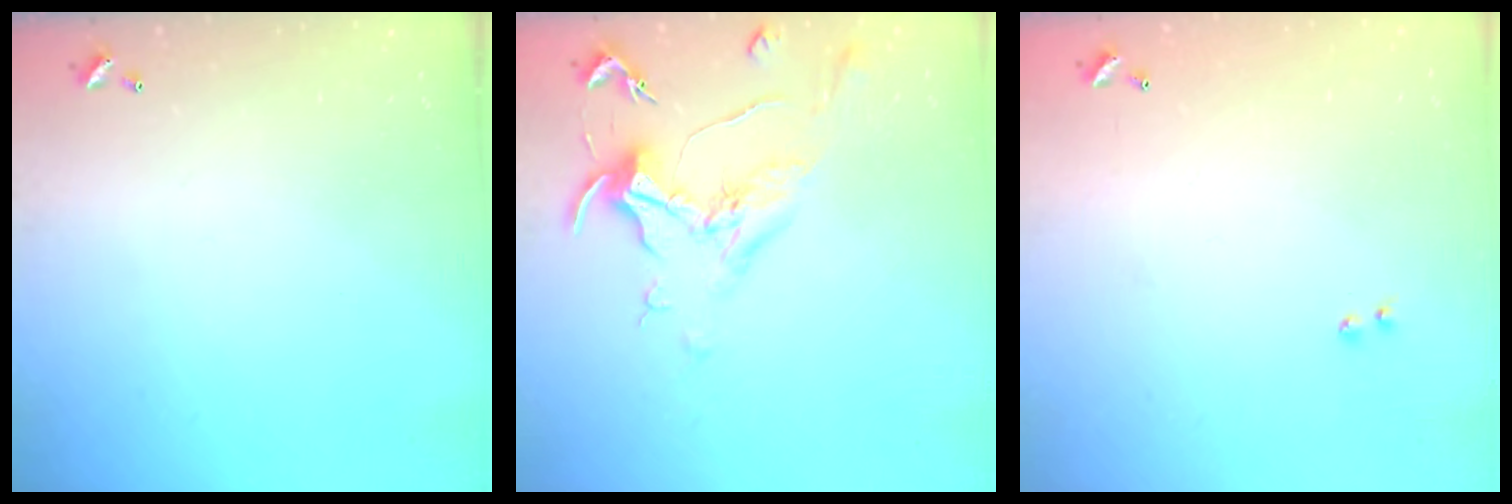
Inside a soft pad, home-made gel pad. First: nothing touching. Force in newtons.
{"total": 1.8, "press": 1.5, "slide": 0.9}
{"total": 8.9, "press": 8.9, "slide": 0.4}